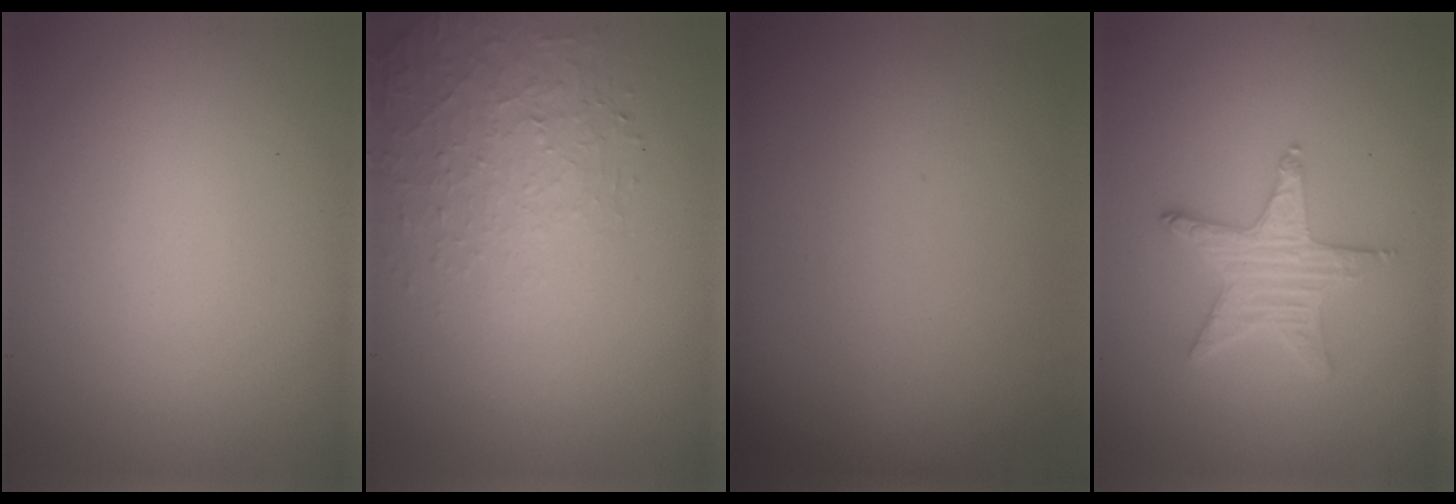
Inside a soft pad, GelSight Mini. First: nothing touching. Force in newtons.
{"total": 1.5, "press": 0.8, "slide": 1.3}
{"total": 0.0}
{"total": 3.0, "press": 3.0, "slide": 0.1}